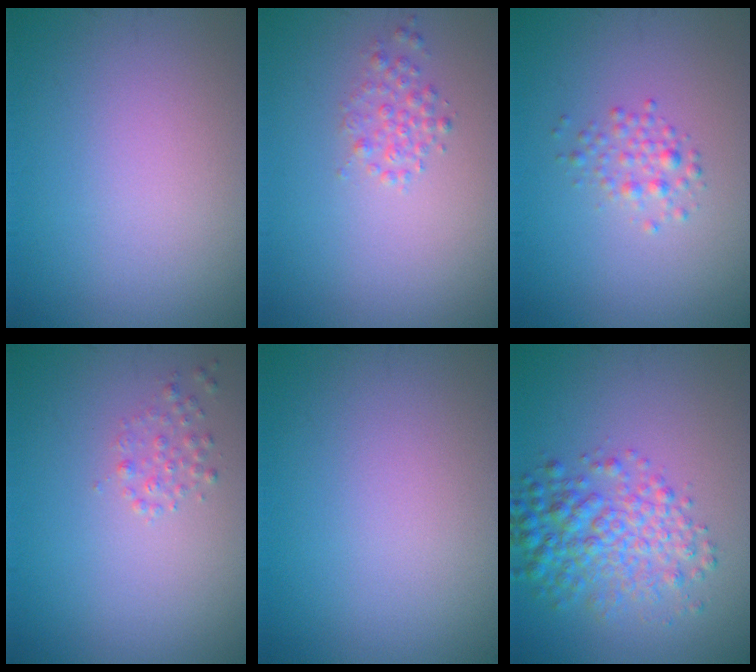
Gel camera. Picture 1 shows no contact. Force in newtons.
{"total": 1.5, "press": 1.5, "slide": 0.1}
{"total": 1.6, "press": 1.6, "slide": 0.0}
{"total": 1.1, "press": 1.1, "slide": 0.0}
{"total": 0.0}
{"total": 4.9, "press": 4.9, "slide": 0.1}